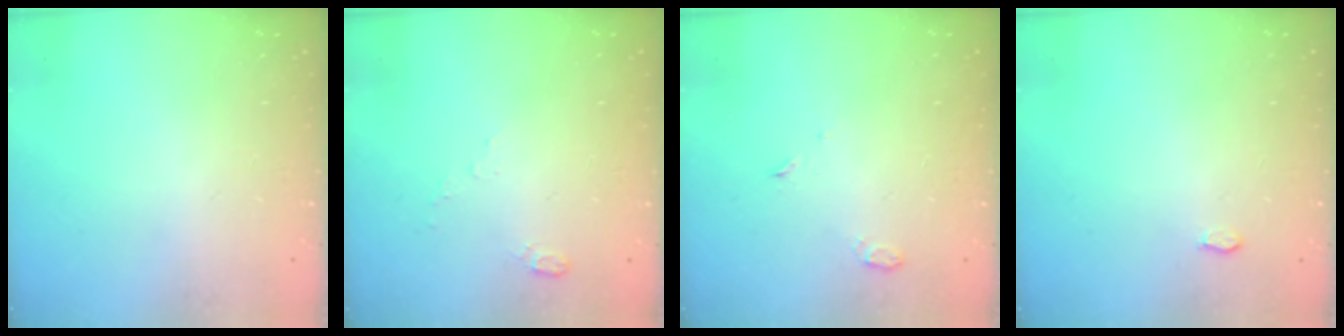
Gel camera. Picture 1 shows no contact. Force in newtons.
{"total": 4.4, "press": 4.3, "slide": 1.0}
{"total": 3.3, "press": 3.3, "slide": 0.6}
{"total": 2.6, "press": 2.5, "slide": 0.4}